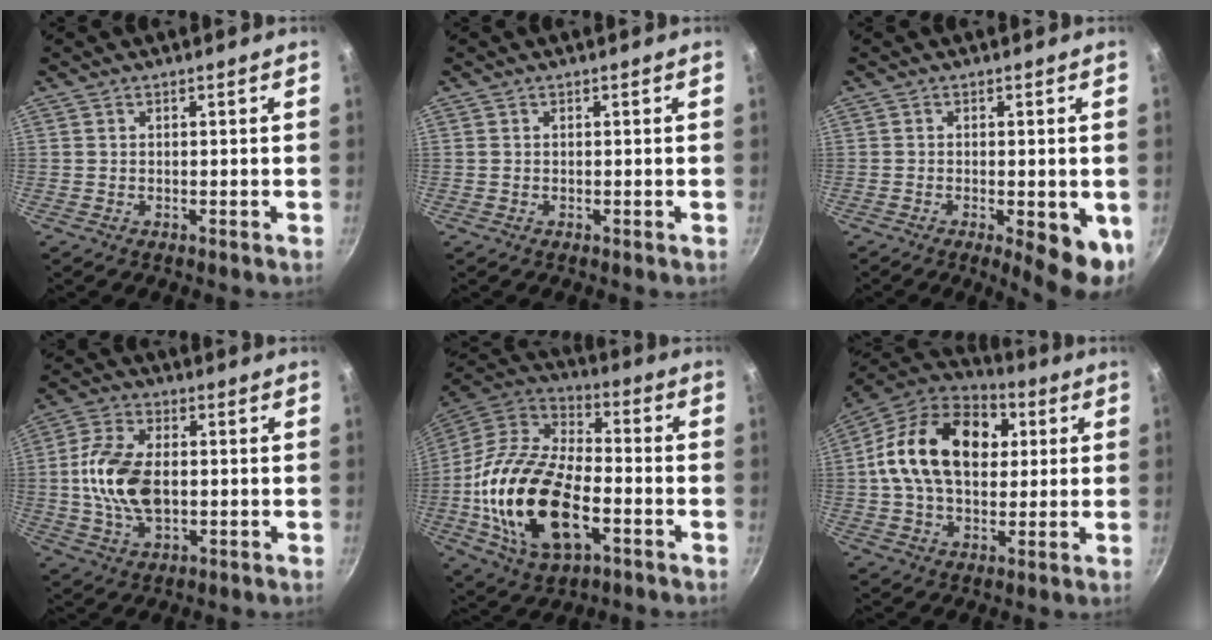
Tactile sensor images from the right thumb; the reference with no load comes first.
{"total": 0.0}
{"total": 9.2, "force": [-2.6, 3.0, 8.3], "torque": [-0.094, 0.000, -0.029]}
{"total": 12.9, "force": [-0.2, 7.8, 10.3], "torque": [-0.190, 0.014, -0.010]}
{"total": 25.1, "force": [-5.8, 14.1, 19.9], "torque": [-0.365, 0.020, -0.109]}
{"total": 22.3, "force": [4.0, 15.2, 15.8], "torque": [-0.243, 0.023, 0.051]}